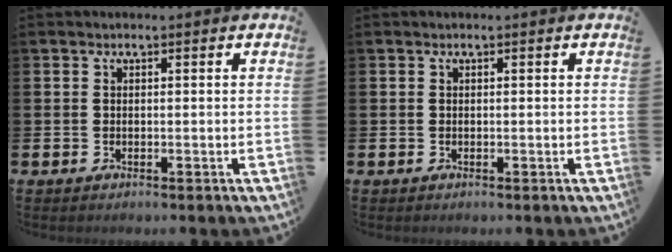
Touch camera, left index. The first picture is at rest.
{"total": 0.0}